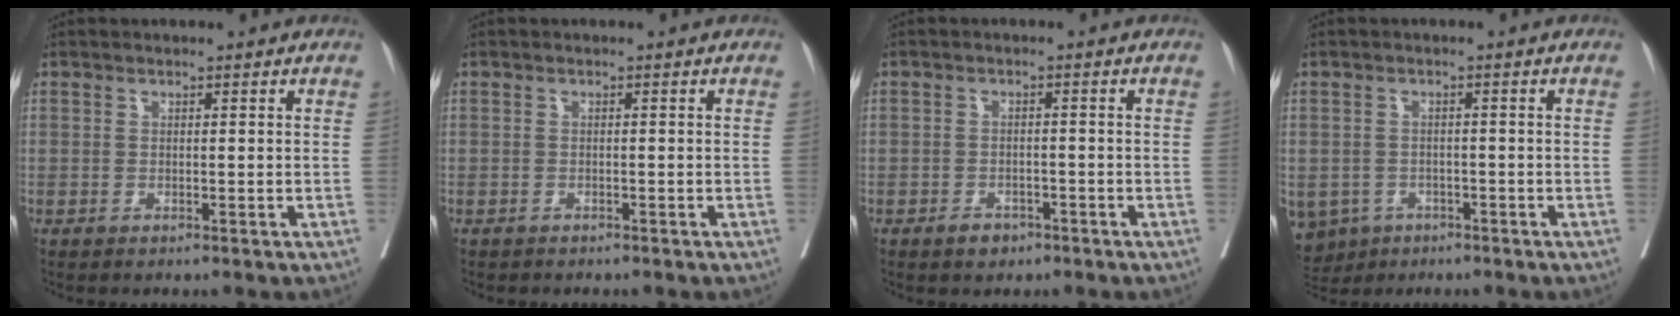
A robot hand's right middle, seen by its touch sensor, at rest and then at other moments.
{"total": 1.3, "force": [-1.1, 0.6, 0.4], "torque": [-0.015, -0.001, -0.015]}
{"total": 2.6, "force": [-1.8, 1.5, 1.0], "torque": [-0.016, 0.004, -0.020]}
{"total": 8.8, "force": [-4.9, 6.9, 2.3], "torque": [-0.069, -0.003, -0.067]}